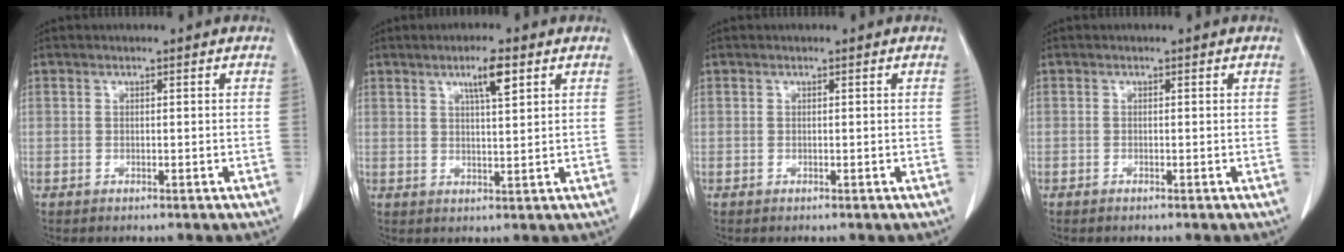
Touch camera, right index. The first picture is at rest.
{"total": 4.9, "force": [2.8, 0.6, 4.0], "torque": [-0.066, 0.000, 0.045]}
{"total": 0.0}
{"total": 0.0}